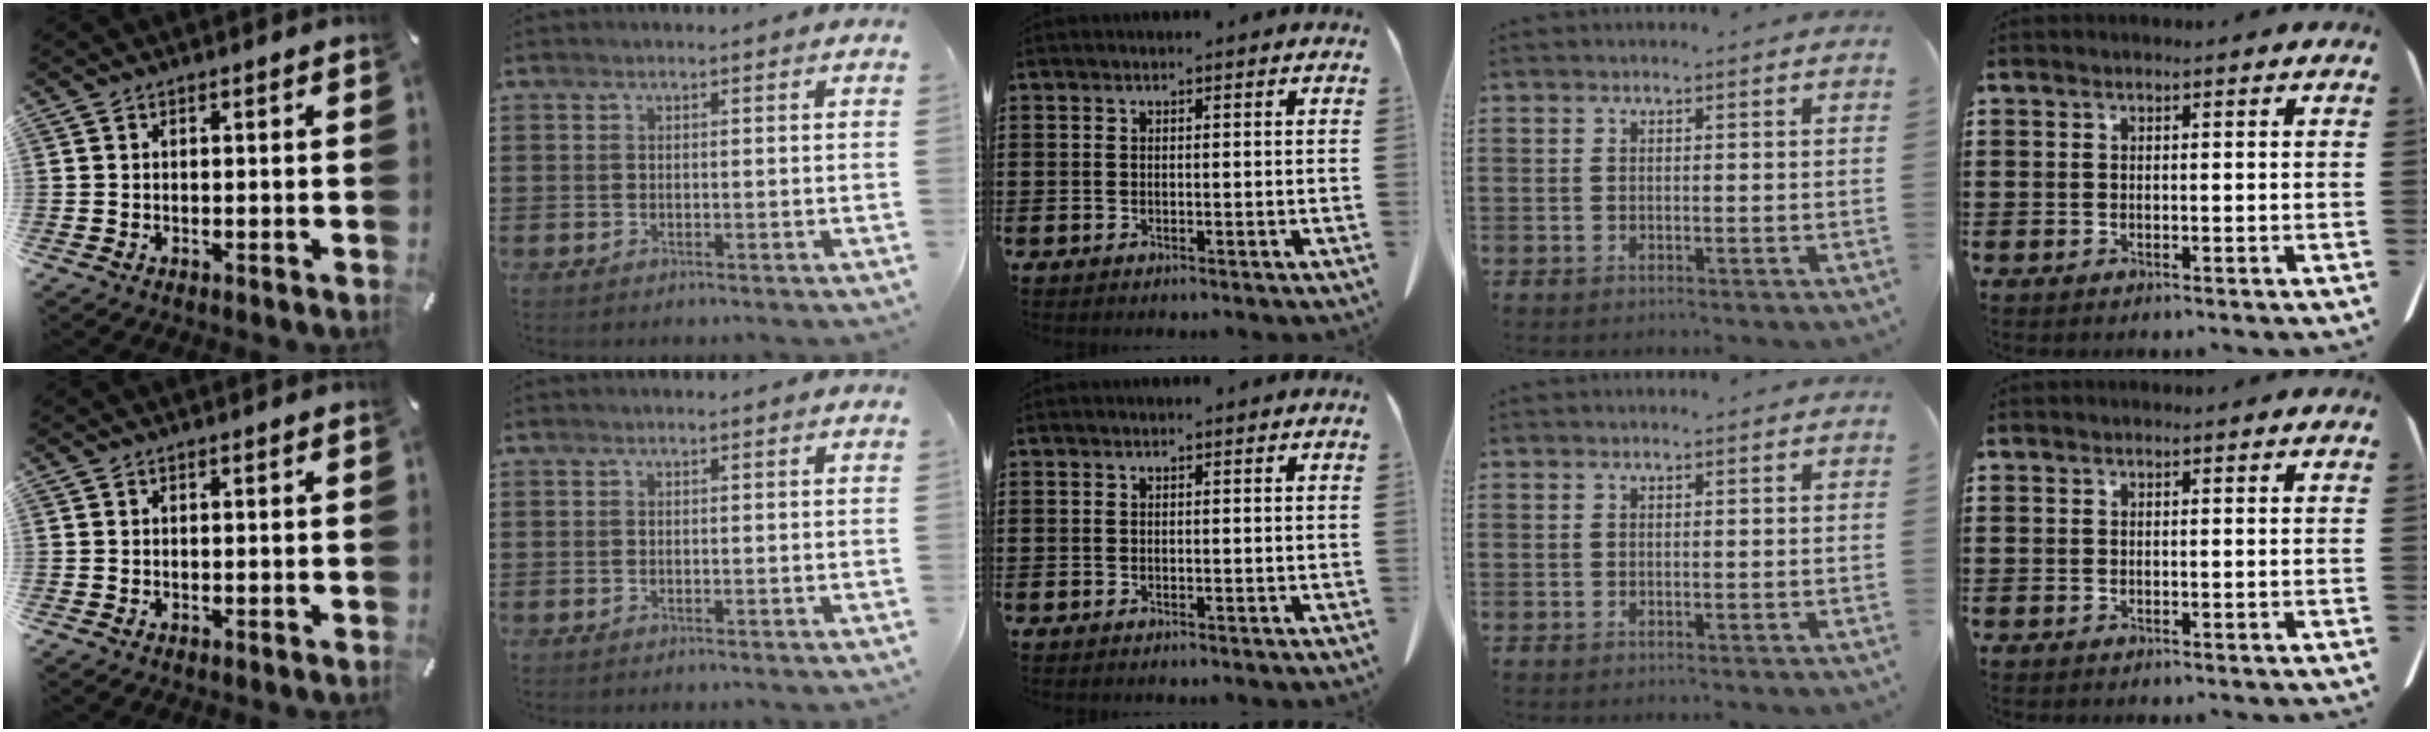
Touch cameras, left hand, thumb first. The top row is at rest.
{}